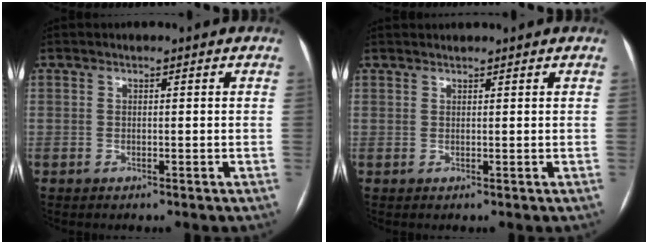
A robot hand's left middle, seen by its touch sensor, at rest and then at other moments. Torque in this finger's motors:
{"motor_torque": [0.34, -0.70, -0.43, -0.21]}